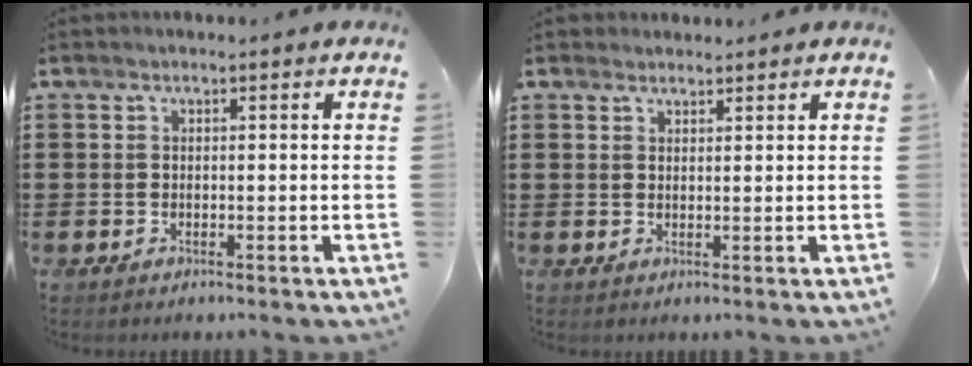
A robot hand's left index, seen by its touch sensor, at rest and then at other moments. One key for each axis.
{"total": 1.6, "fx": 1.5, "fy": 0.5, "fz": 0.1, "tx": -0.005, "ty": 0.003, "tz": 0.031}